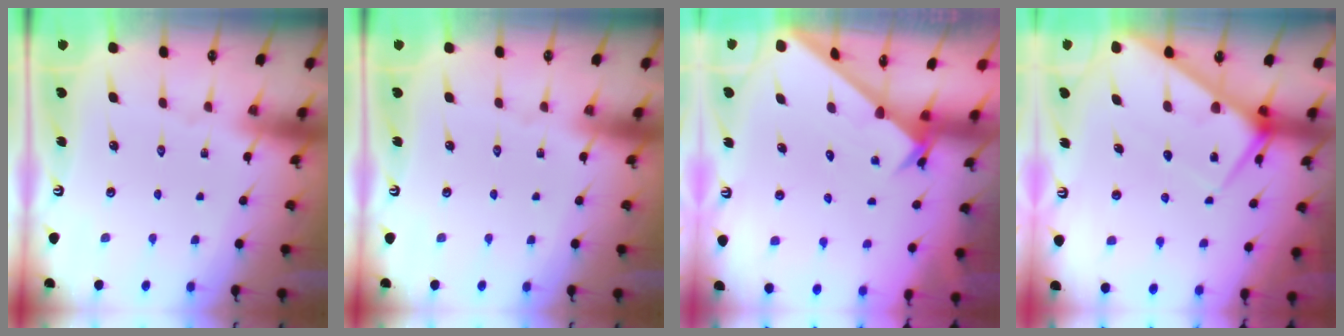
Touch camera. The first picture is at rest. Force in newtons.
{"total": 0.0}
{"total": 2.5, "press": 2.5, "slide": 0.2}
{"total": 7.5, "press": 7.5, "slide": 0.7}